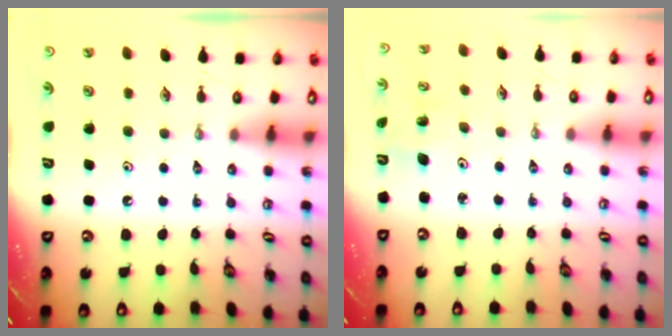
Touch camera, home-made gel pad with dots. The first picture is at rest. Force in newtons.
{"total": 2.7, "press": 2.7, "slide": 0.3}